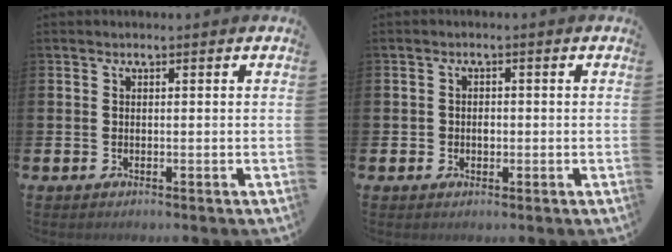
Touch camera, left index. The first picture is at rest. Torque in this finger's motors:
{"motor_torque": [0.07, 0.15, -0.02, 0.00]}